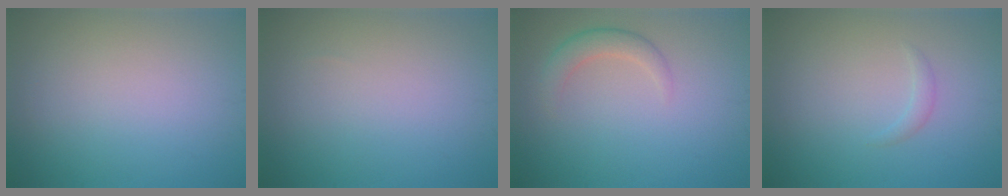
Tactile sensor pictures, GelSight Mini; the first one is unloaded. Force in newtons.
{"total": 0.0}
{"total": 2.2, "press": 2.2, "slide": 0.1}
{"total": 0.8, "press": 0.8, "slide": 0.1}